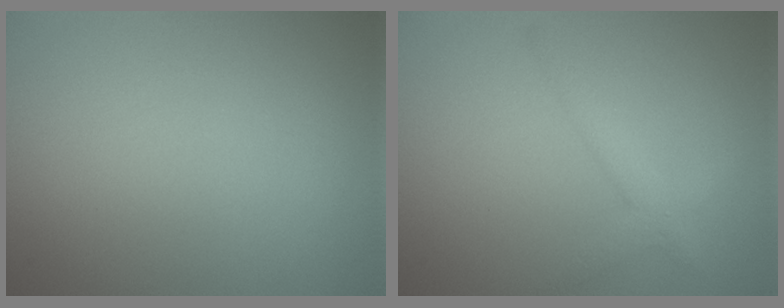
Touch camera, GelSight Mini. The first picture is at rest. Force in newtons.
{"total": 2.1, "press": 2.1, "slide": 0.0}